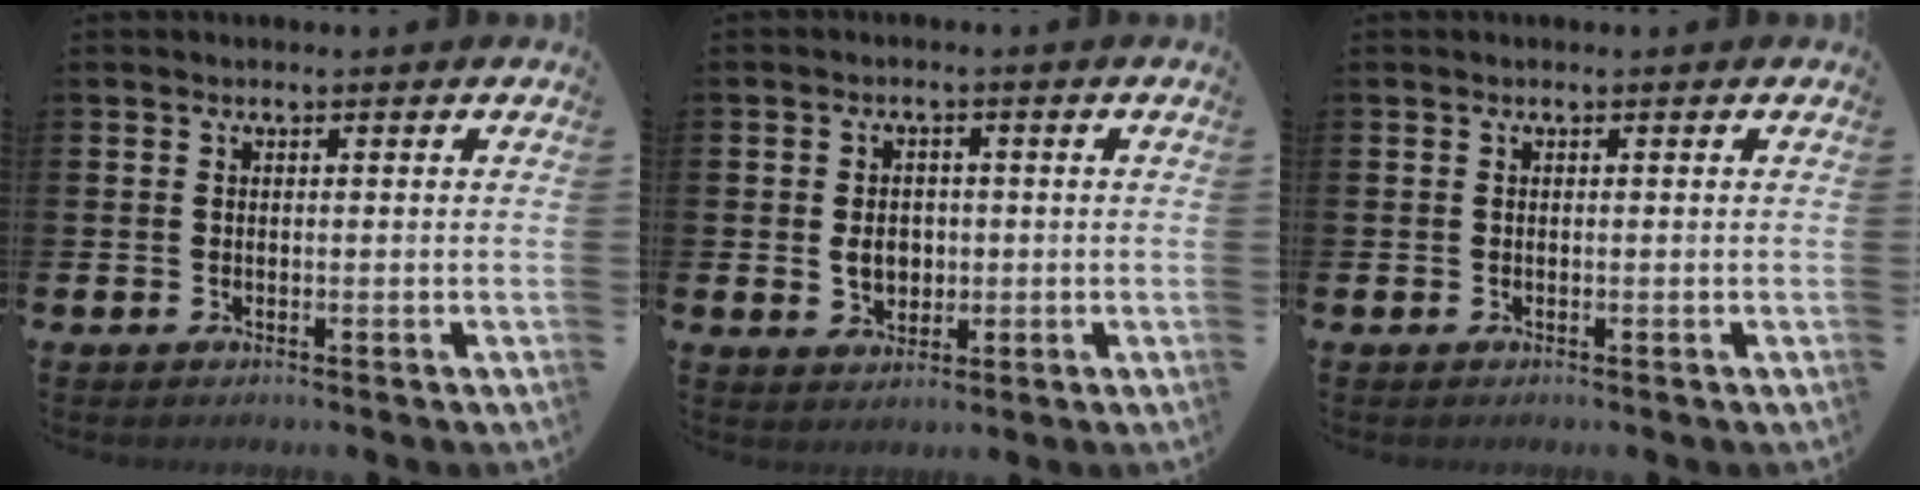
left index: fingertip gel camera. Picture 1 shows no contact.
{"total": 3.8, "force": [-0.1, 3.0, 2.2], "torque": [-0.030, 0.003, -0.010]}
{"total": 0.0}